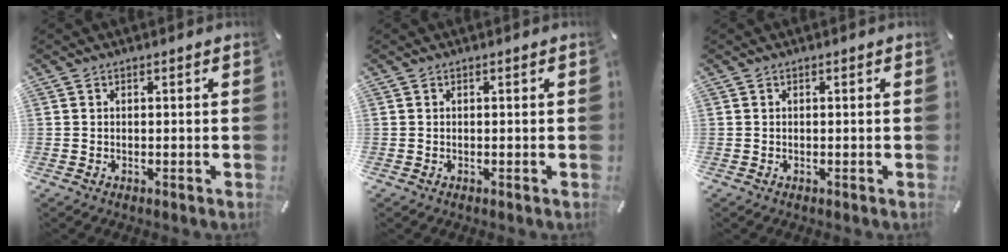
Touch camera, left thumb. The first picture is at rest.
{"total": 0.0}
{"total": 0.0}